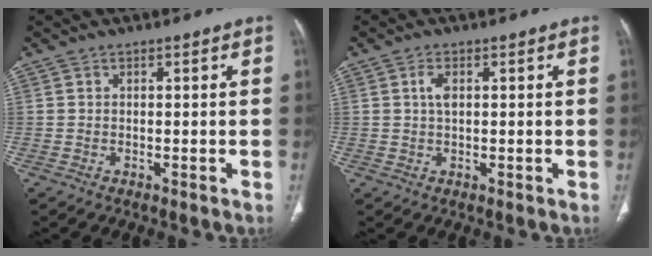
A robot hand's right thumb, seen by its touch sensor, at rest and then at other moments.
{"total": 2.3, "force": [0.6, 1.1, 1.9], "torque": [-0.038, 0.003, 0.014]}